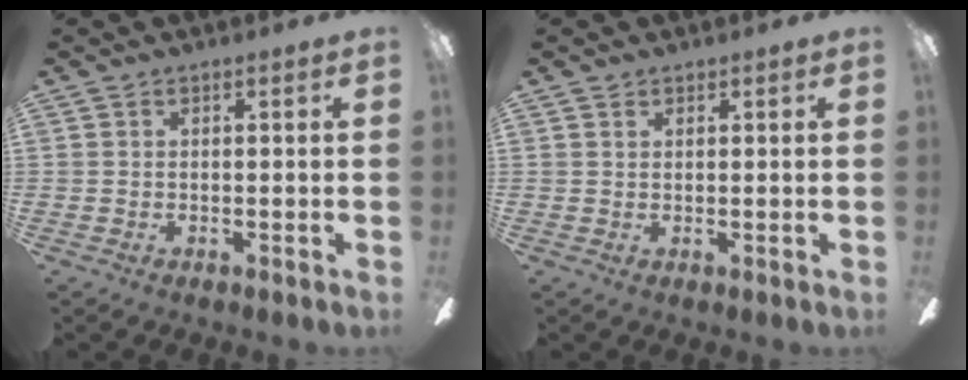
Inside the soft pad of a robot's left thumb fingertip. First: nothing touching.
{"total": 1.0, "force": [0.8, 0.6, 0.2], "torque": [-0.006, 0.002, 0.014]}